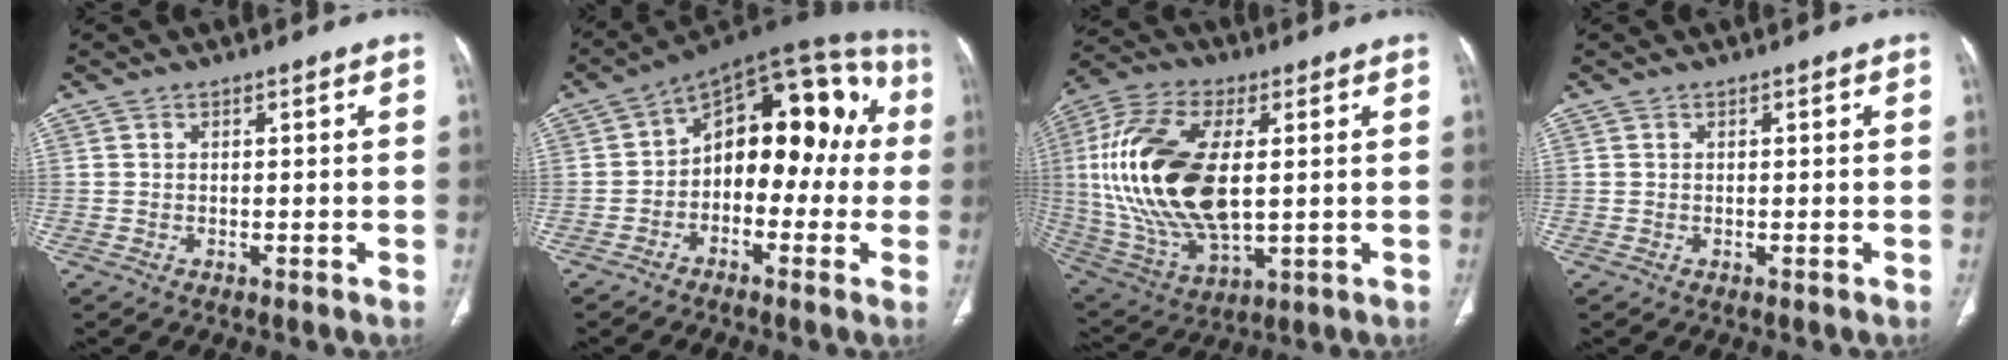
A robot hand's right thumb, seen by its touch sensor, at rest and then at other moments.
{"total": 17.8, "force": [-0.1, 10.8, 14.1], "torque": [-0.138, 0.058, -0.019]}
{"total": 23.8, "force": [2.2, 12.3, 20.3], "torque": [-0.426, -0.012, 0.046]}
{"total": 0.0}